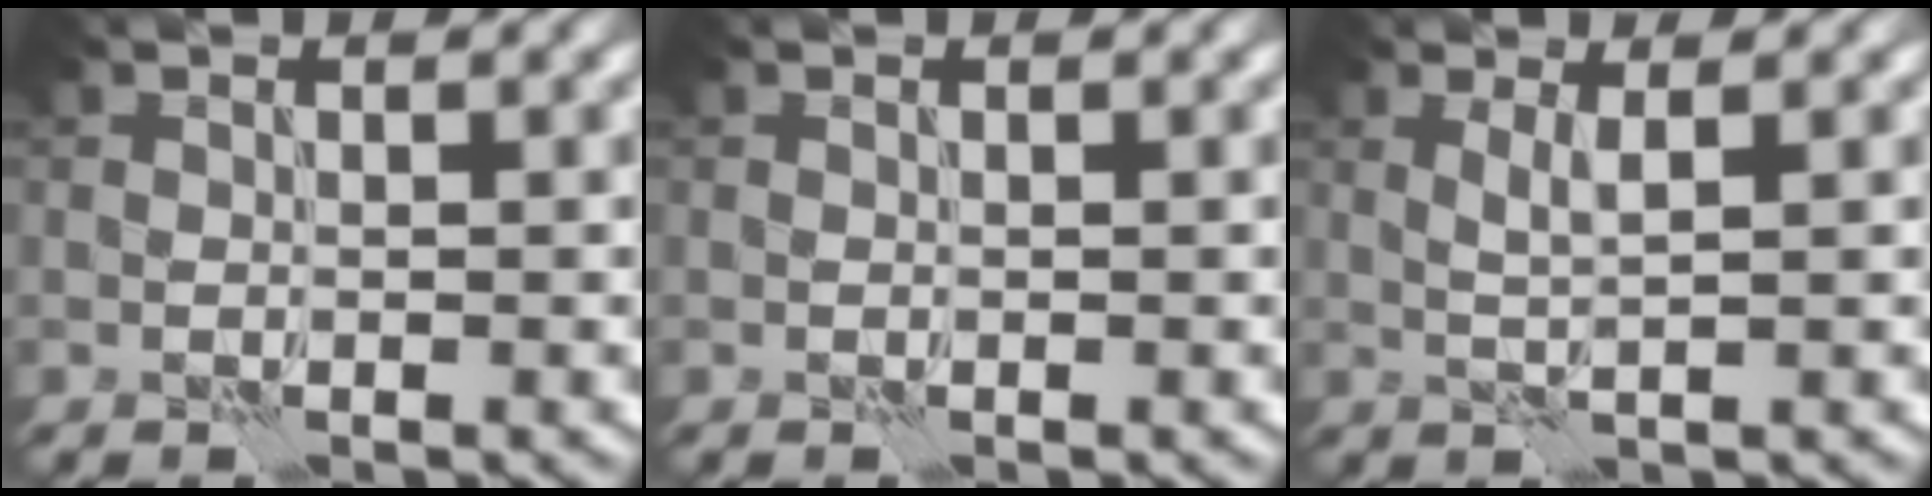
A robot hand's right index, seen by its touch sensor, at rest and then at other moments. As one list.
[{"total": 0.0}, {"total": 1.5, "force": [0.3, -0.2, 1.4], "torque": [-0.034, -0.002, 0.007]}]